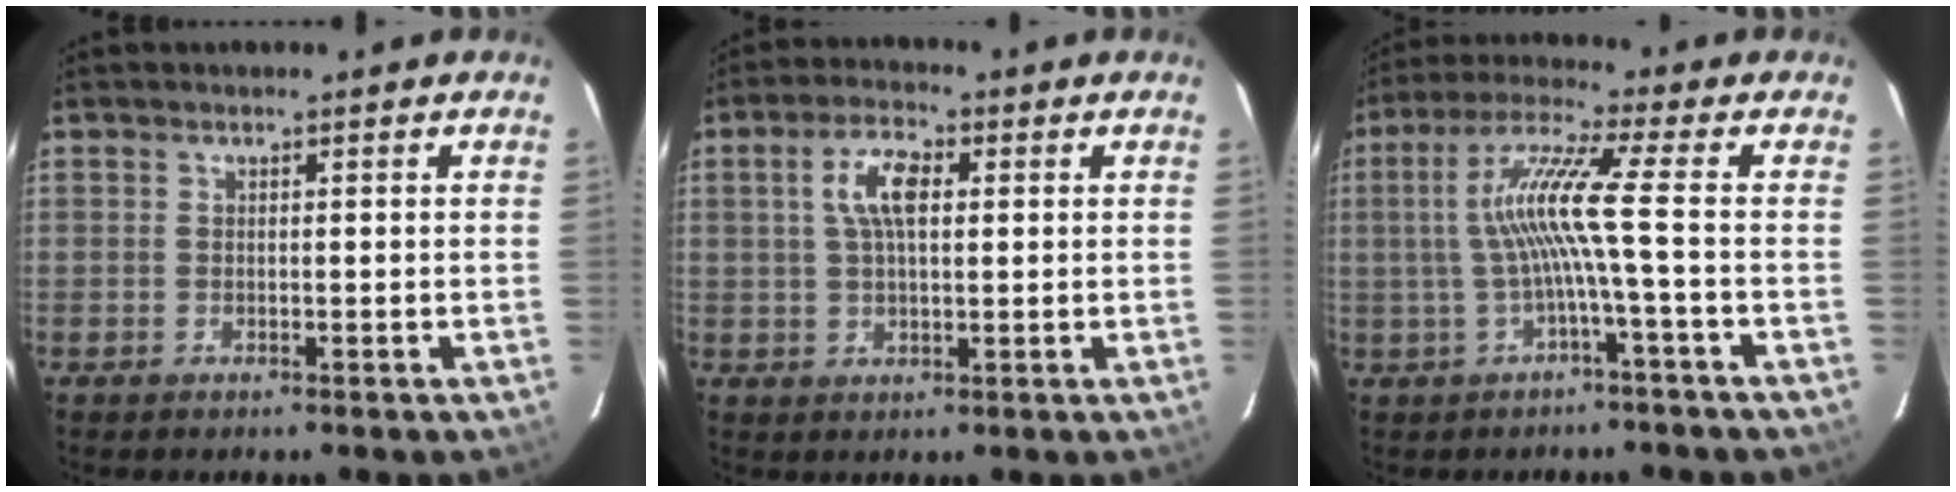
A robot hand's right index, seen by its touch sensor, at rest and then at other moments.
{"total": 6.7, "force": [1.6, 2.9, 5.8], "torque": [-0.109, 0.015, 0.030]}
{"total": 9.1, "force": [-1.1, -1.7, 8.8], "torque": [-0.176, 0.006, -0.014]}